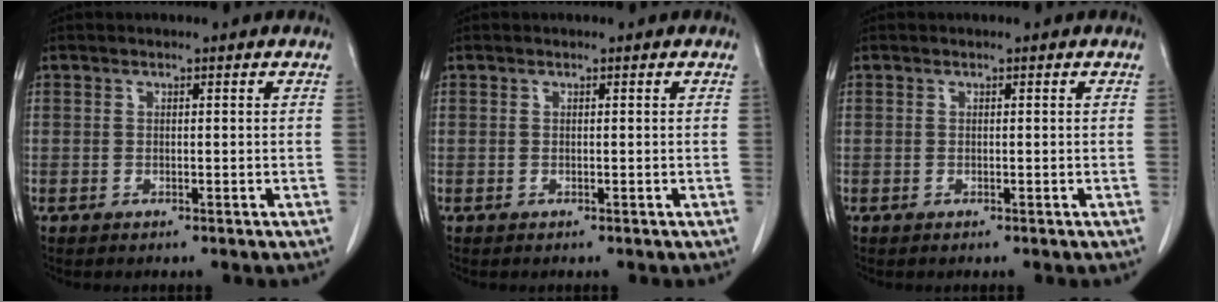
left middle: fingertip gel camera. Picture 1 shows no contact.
{"total": 0.0}
{"total": 0.0}